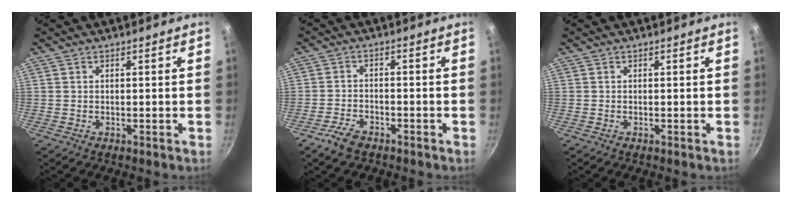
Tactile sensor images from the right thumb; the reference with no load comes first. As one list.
[{"total": 4.5, "force": [-3.2, 2.0, 2.4], "torque": [-0.050, 0.022, -0.062]}, {"total": 0.0}]